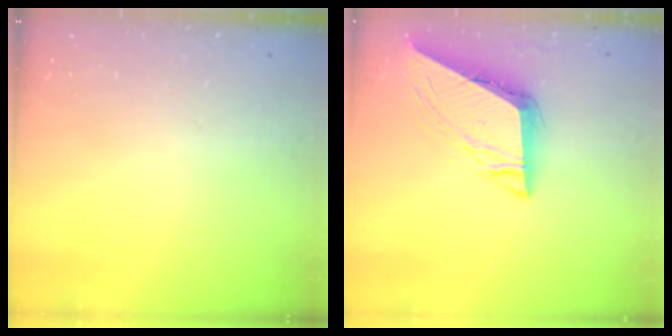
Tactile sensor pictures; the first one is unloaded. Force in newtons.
{"total": 9.3, "press": 9.3, "slide": 1.0}